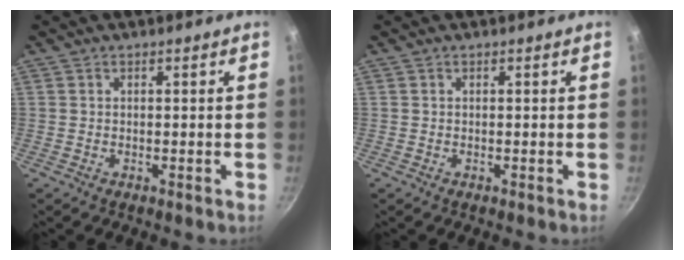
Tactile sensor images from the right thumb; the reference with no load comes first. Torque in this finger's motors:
{"motor_torque": [0.00, 0.00, -0.11, -0.10, 0.02]}